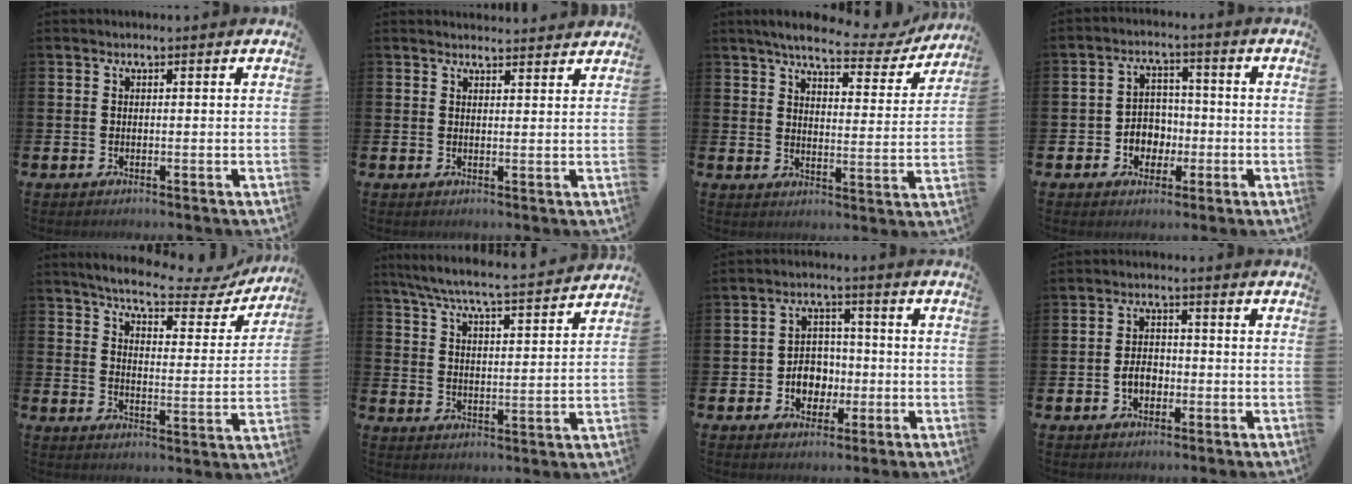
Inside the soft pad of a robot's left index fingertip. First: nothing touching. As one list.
[{"total": 2.2, "force": [2.2, 0.1, -0.1], "torque": [0.008, -0.016, 0.037]}, {"total": 6.0, "force": [5.3, 1.3, 2.6], "torque": [-0.060, -0.033, 0.084]}, {"total": 4.1, "force": [-0.9, 3.8, 1.2], "torque": [-0.028, 0.002, -0.026]}, {"total": 6.5, "force": [5.7, 1.4, 2.8], "torque": [-0.074, -0.033, 0.091]}, {"total": 7.1, "force": [6.6, 0.1, 2.5], "torque": [-0.075, -0.047, 0.114]}, {"total": 4.7, "force": [-1.2, 4.1, 2.0], "torque": [-0.031, 0.003, -0.031]}, {"total": 3.2, "force": [-1.1, 2.3, 2.0], "torque": [-0.029, -0.001, -0.024]}]